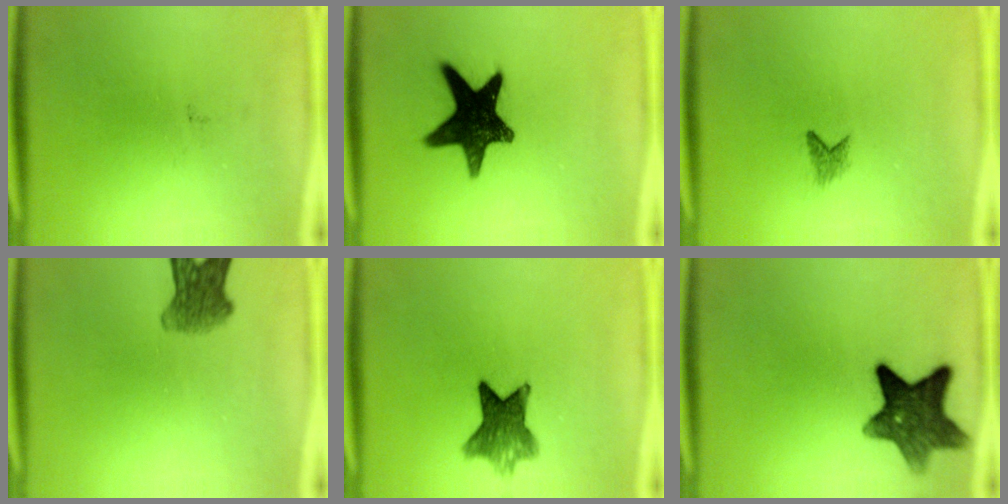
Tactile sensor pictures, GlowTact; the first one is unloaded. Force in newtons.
{"total": 16.8}
{"total": 1.2}
{"total": 5.8}
{"total": 7.7}
{"total": 10.7}